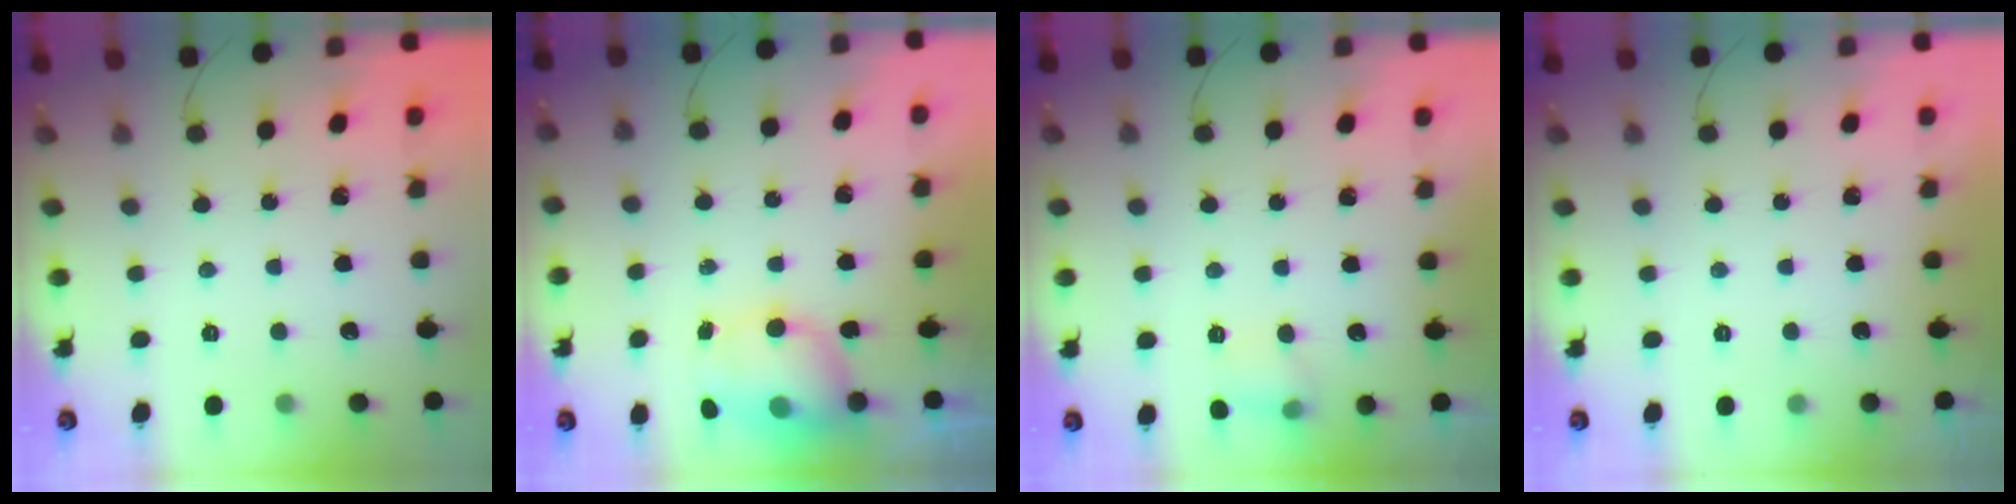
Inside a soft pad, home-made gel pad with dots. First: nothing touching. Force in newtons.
{"total": 8.0, "press": 7.8, "slide": 1.3}
{"total": 6.1, "press": 5.9, "slide": 1.6}
{"total": 0.0}